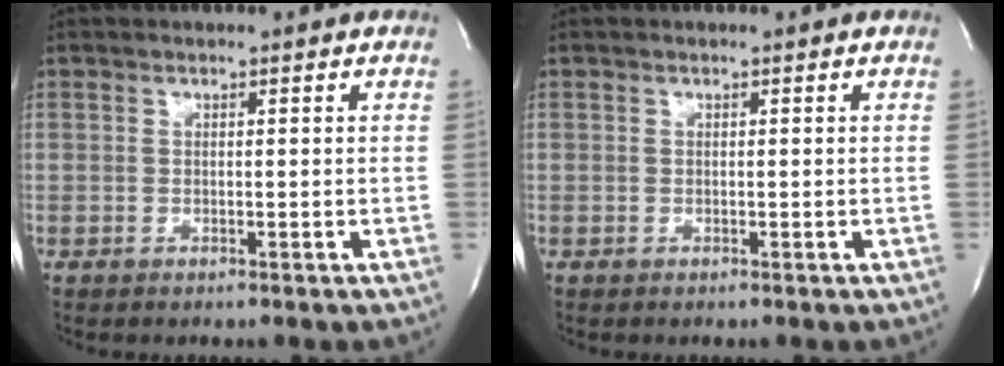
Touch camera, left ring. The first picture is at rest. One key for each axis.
{"total": 0.0}